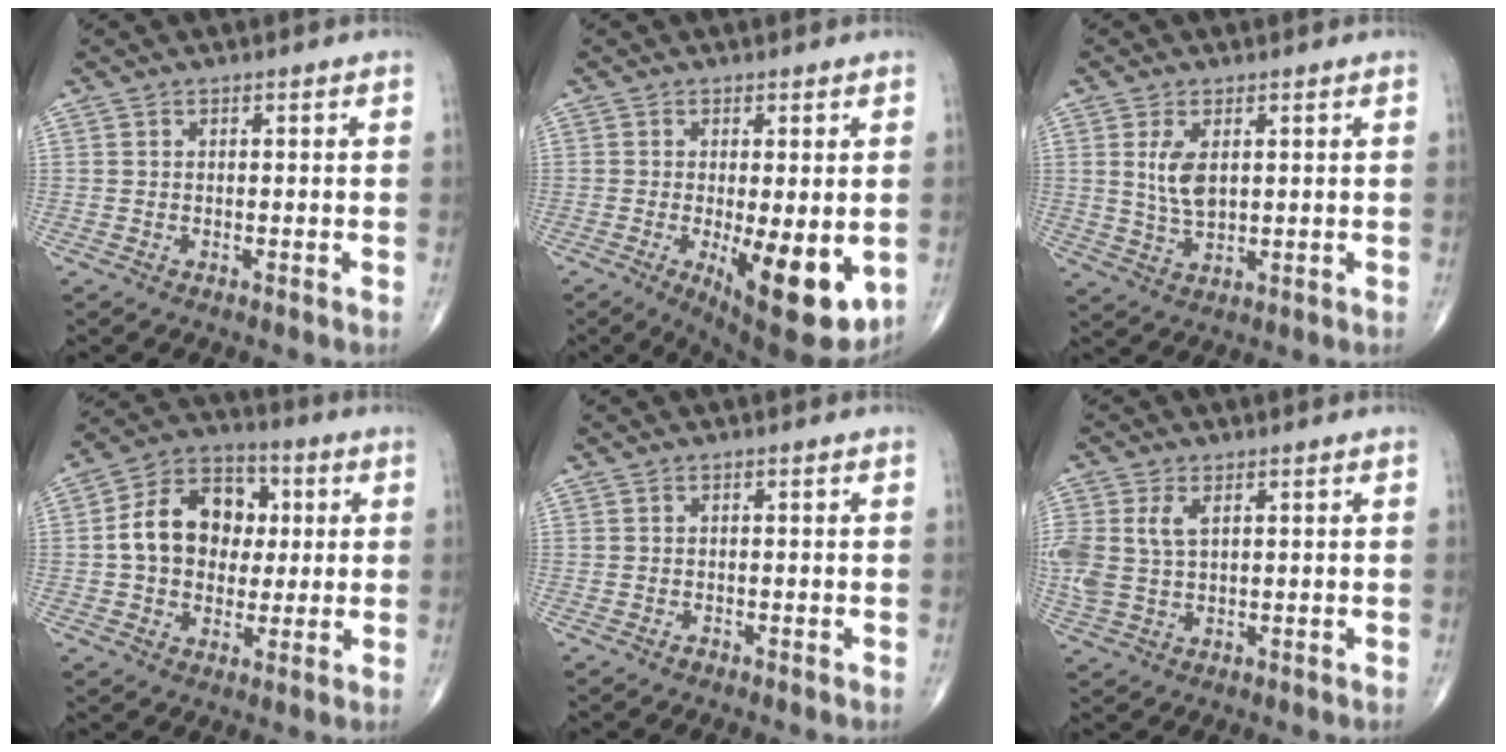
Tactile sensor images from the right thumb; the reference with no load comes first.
{"total": 13.5, "force": [-3.1, 4.5, 12.4], "torque": [-0.165, -0.027, -0.032]}
{"total": 5.6, "force": [1.4, 2.8, 4.7], "torque": [-0.087, -0.011, 0.033]}
{"total": 14.8, "force": [1.4, 11.3, 9.4], "torque": [-0.120, 0.020, 0.016]}
{"total": 0.5, "force": [-0.4, 0.3, 0.1], "torque": [0.004, 0.001, -0.010]}
{"total": 7.6, "force": [1.9, 4.5, 5.8], "torque": [-0.145, 0.006, 0.046]}